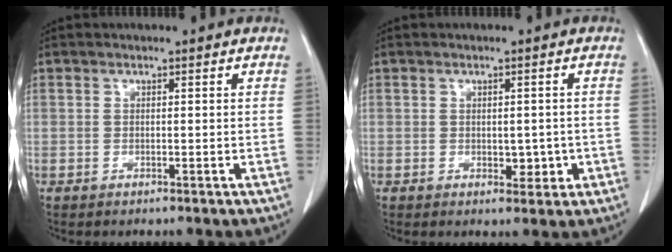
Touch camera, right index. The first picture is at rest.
{"total": 2.9, "force": [-0.6, 1.7, 2.3], "torque": [-0.023, 0.000, 0.000]}